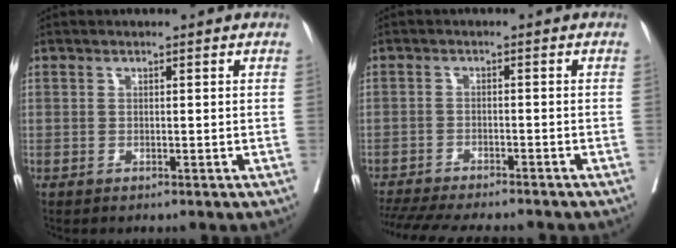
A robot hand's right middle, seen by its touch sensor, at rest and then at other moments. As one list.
[{"total": 15.1, "force": [-13.4, 2.4, 6.4], "torque": [-0.127, -0.020, -0.189]}]